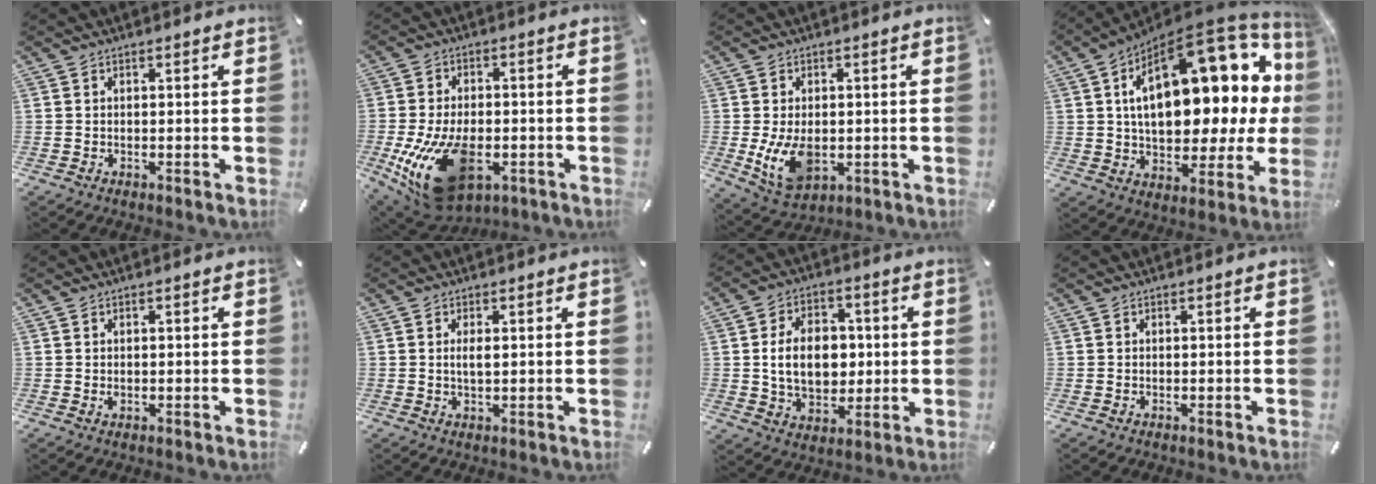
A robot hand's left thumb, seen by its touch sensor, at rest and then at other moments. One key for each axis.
{"total": 19.1, "fx": -5.3, "fy": 11.2, "fz": 14.5, "tx": -0.275, "ty": 0.007, "tz": -0.075}
{"total": 9.4, "fx": -1.1, "fy": 6.4, "fz": 6.8, "tx": -0.135, "ty": -0.005, "tz": -0.017}
{"total": 26.5, "fx": 7.8, "fy": 14.0, "fz": 21.1, "tx": -0.319, "ty": -0.058, "tz": 0.136}
{"total": 0.7, "fx": 0.0, "fy": 0.6, "fz": 0.4, "tx": -0.010, "ty": 0.001, "tz": -0.001}
{"total": 2.3, "fx": 0.4, "fy": 0.8, "fz": 2.1, "tx": -0.044, "ty": 0.002, "tz": 0.006}
{"total": 12.7, "fx": 0.5, "fy": 9.3, "fz": 8.7, "tx": -0.160, "ty": 0.007, "tz": 0.008}
{"total": 0.0}